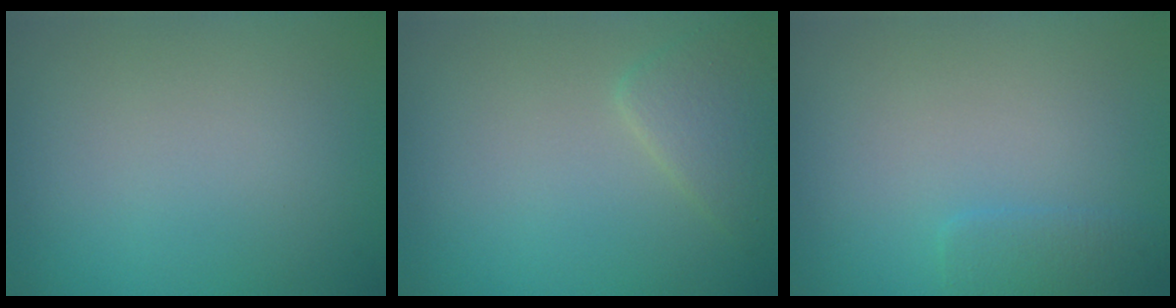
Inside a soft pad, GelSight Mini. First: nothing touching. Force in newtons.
{"total": 2.3, "press": 2.3, "slide": 0.0}
{"total": 1.6, "press": 1.6, "slide": 0.0}